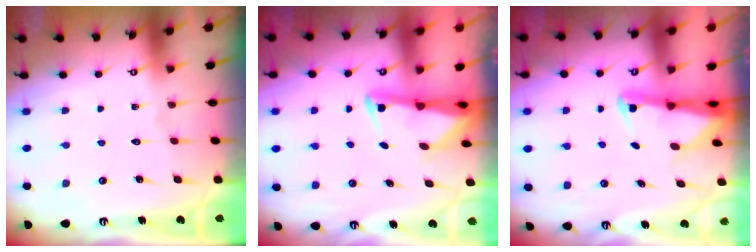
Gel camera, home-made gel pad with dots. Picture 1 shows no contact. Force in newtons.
{"total": 2.2, "press": 2.1, "slide": 0.4}
{"total": 2.7, "press": 2.7, "slide": 0.5}